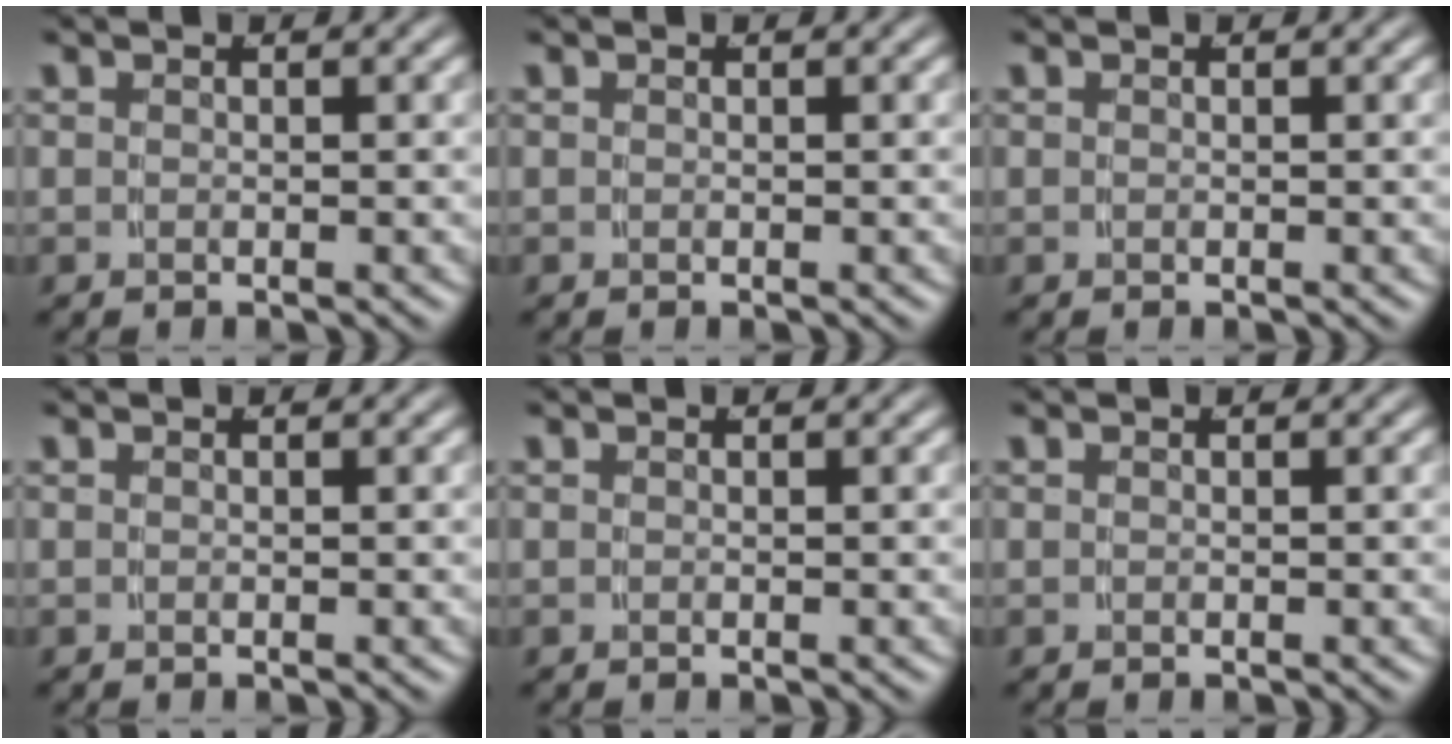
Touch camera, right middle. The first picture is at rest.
{"total": 0.0}
{"total": 0.0}
{"total": 0.0}
{"total": 0.0}
{"total": 0.0}